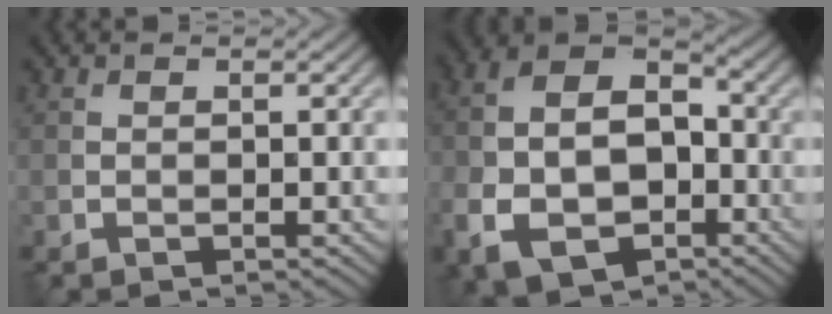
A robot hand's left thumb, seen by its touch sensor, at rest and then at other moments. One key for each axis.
{"total": 12.8, "fx": -4.7, "fy": 8.5, "fz": 8.3, "tx": -0.166, "ty": -0.031, "tz": -0.084}